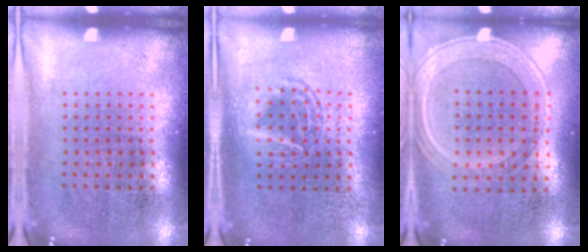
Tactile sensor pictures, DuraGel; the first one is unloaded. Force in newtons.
{"total": 1.2, "press": 1.2, "slide": 0.1}
{"total": 1.3, "press": 1.2, "slide": 0.3}